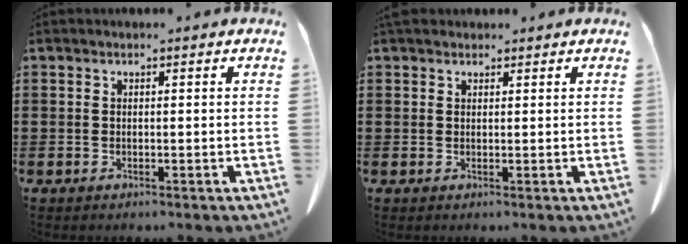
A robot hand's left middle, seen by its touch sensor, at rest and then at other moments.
{"total": 1.6, "force": [1.4, 0.8, 0.2], "torque": [-0.008, 0.005, 0.027]}